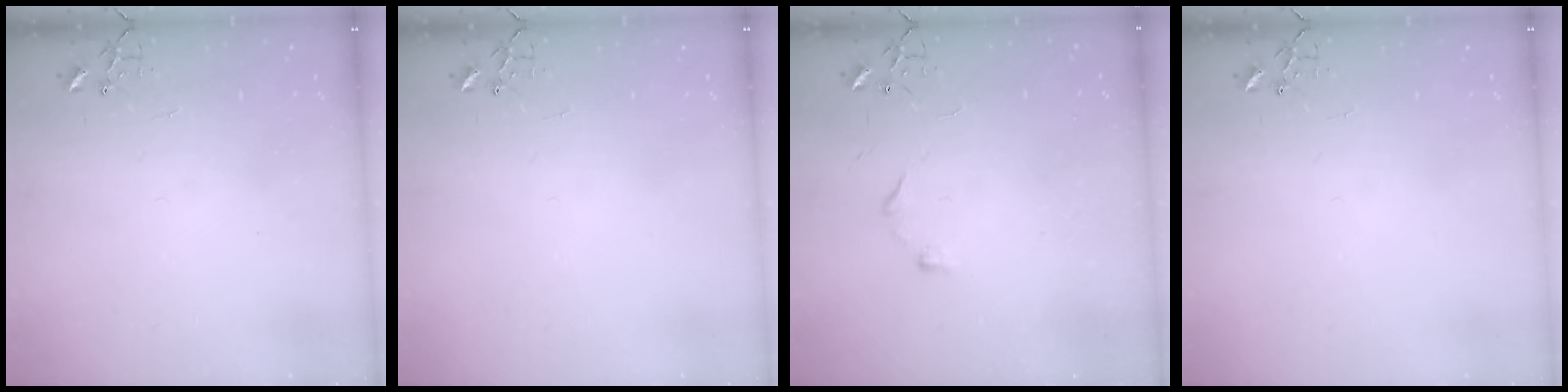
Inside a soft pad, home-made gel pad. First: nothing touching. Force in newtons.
{"total": 0.0}
{"total": 6.7, "press": 6.7, "slide": 0.7}
{"total": 0.0}